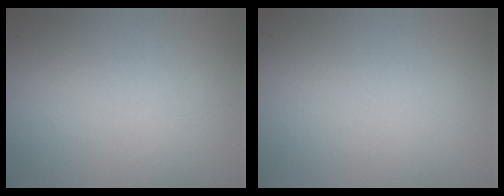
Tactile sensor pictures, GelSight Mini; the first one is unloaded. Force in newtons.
{"total": 0.0}